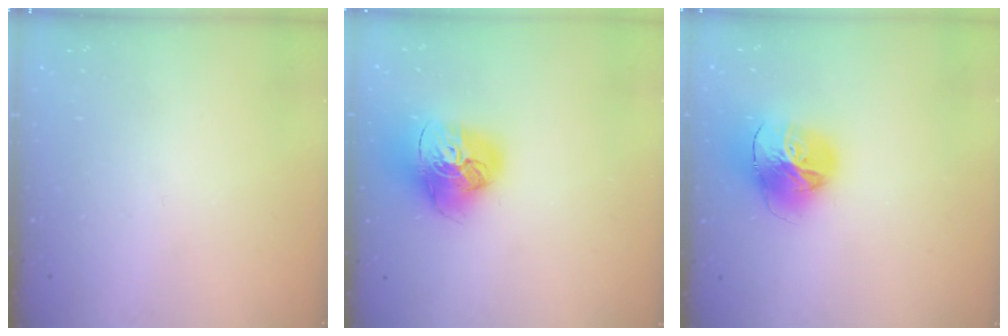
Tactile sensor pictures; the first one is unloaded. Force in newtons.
{"total": 16.7, "press": 16.6, "slide": 1.8}
{"total": 17.1, "press": 17.0, "slide": 1.9}